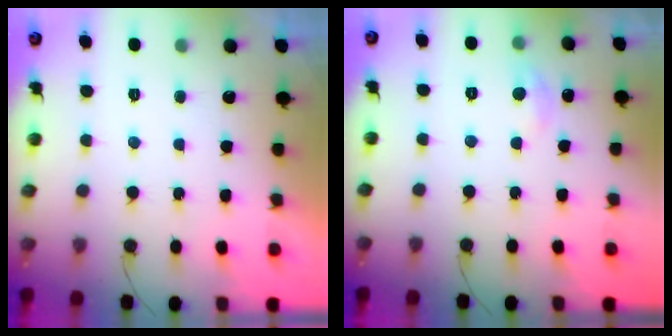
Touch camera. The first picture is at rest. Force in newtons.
{"total": 3.6, "press": 3.6, "slide": 0.5}